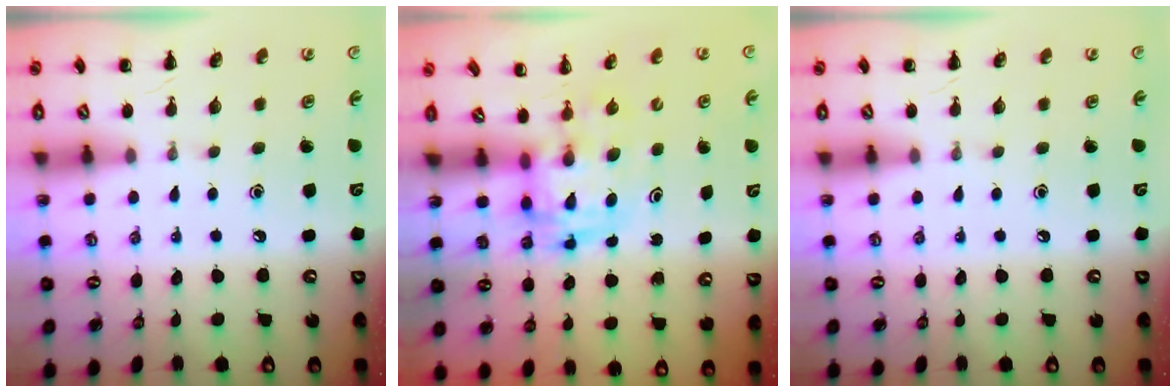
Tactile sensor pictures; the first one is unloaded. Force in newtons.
{"total": 2.8, "press": 2.7, "slide": 0.5}
{"total": 0.0}